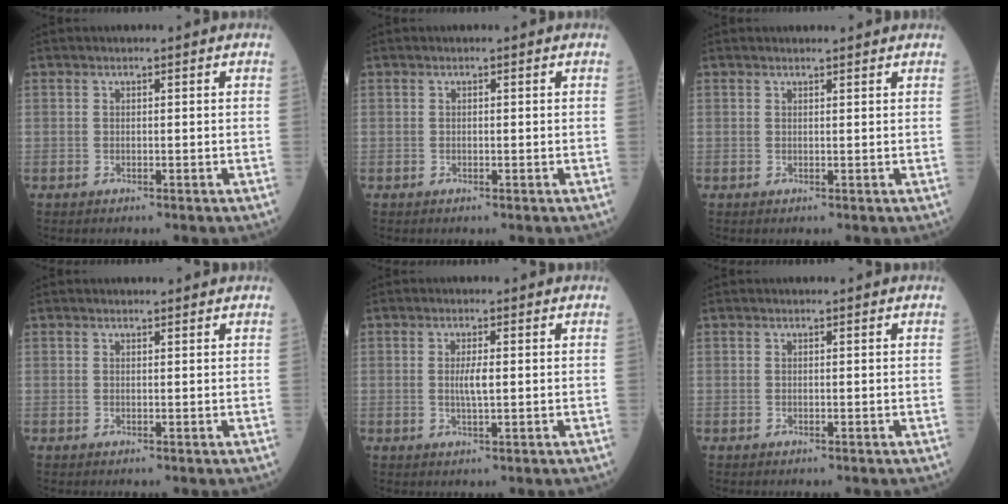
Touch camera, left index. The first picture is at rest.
{"total": 0.0}
{"total": 2.5, "force": [2.4, 0.3, 0.4], "torque": [-0.011, 0.009, 0.028]}
{"total": 1.7, "force": [1.6, 0.3, 0.3], "torque": [-0.011, 0.006, 0.018]}
{"total": 2.5, "force": [0.2, 0.3, 2.5], "torque": [-0.050, -0.002, 0.004]}
{"total": 0.0}